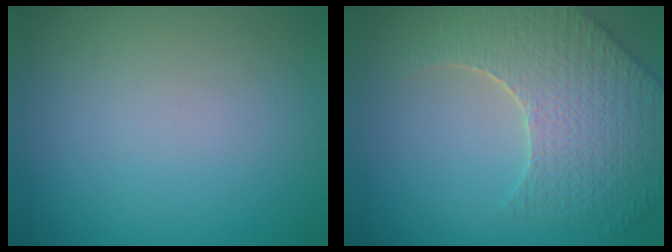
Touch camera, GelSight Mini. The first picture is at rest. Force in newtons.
{"total": 7.2, "press": 5.6, "slide": 4.6}